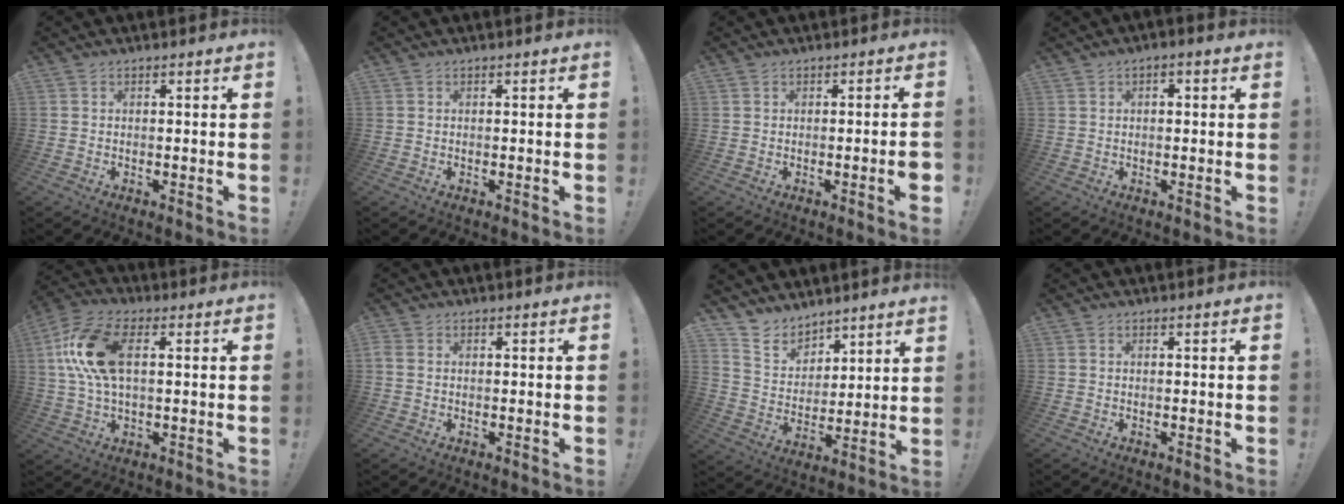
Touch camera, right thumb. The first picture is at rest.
{"total": 0.0}
{"total": 3.0, "force": [-1.0, 0.0, 2.8], "torque": [-0.038, -0.008, -0.015]}
{"total": 1.3, "force": [-0.4, 0.8, 1.0], "torque": [-0.011, 0.004, -0.010]}
{"total": 15.7, "force": [3.0, 8.0, 13.1], "torque": [-0.263, 0.002, 0.054]}
{"total": 1.4, "force": [0.2, 1.1, 0.8], "torque": [-0.018, 0.005, 0.005]}
{"total": 8.9, "force": [7.9, 4.0, 1.0], "torque": [-0.043, -0.073, 0.155]}
{"total": 0.0}